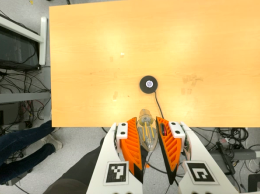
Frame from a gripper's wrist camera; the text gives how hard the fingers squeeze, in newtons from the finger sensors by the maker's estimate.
{"total": 13.9, "left": 14.7, "right": 13.0}